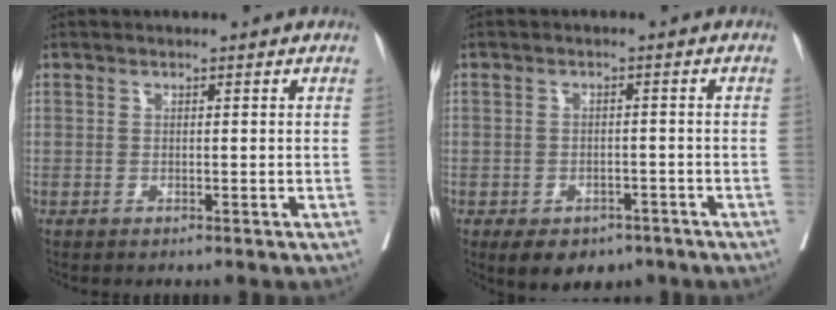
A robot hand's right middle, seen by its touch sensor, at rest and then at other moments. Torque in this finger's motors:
{"motor_torque": [0.82, -0.72, 0.07, 0.06]}